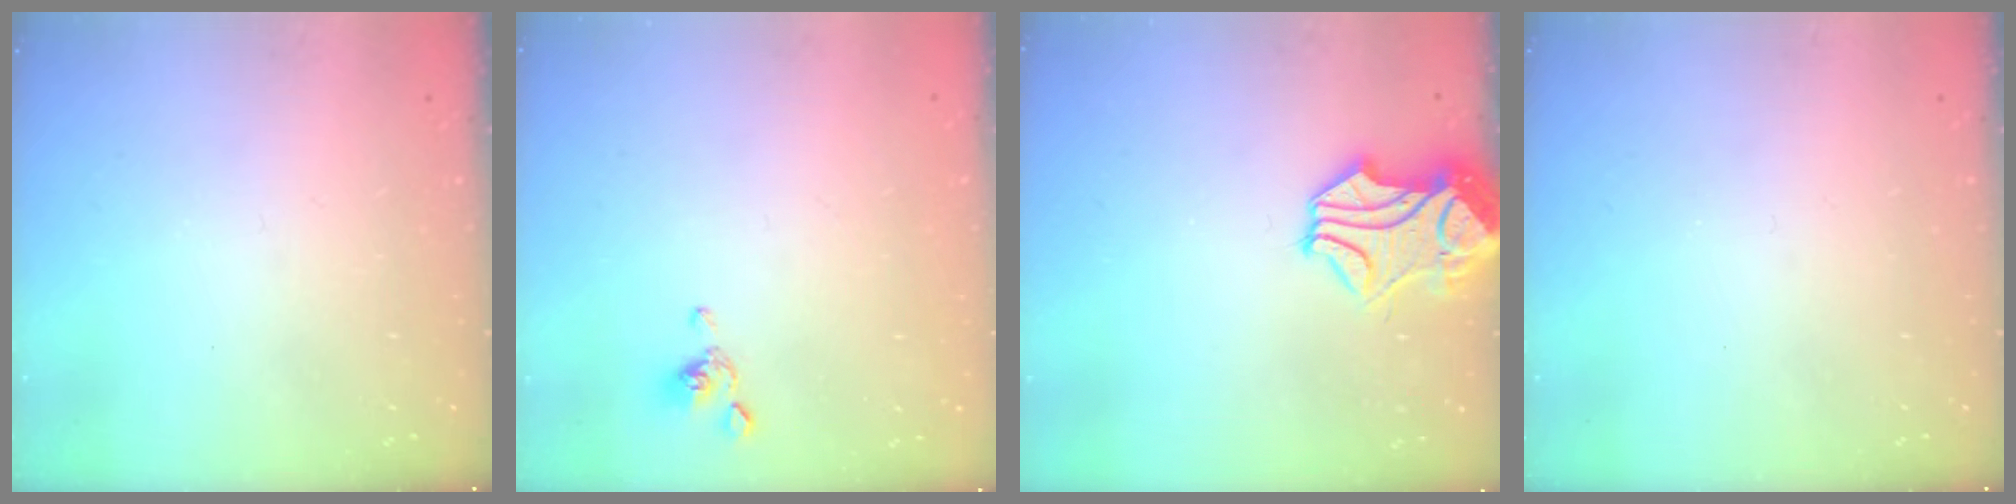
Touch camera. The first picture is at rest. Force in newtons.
{"total": 2.9, "press": 2.8, "slide": 0.6}
{"total": 2.0, "press": 1.4, "slide": 1.5}
{"total": 0.0}